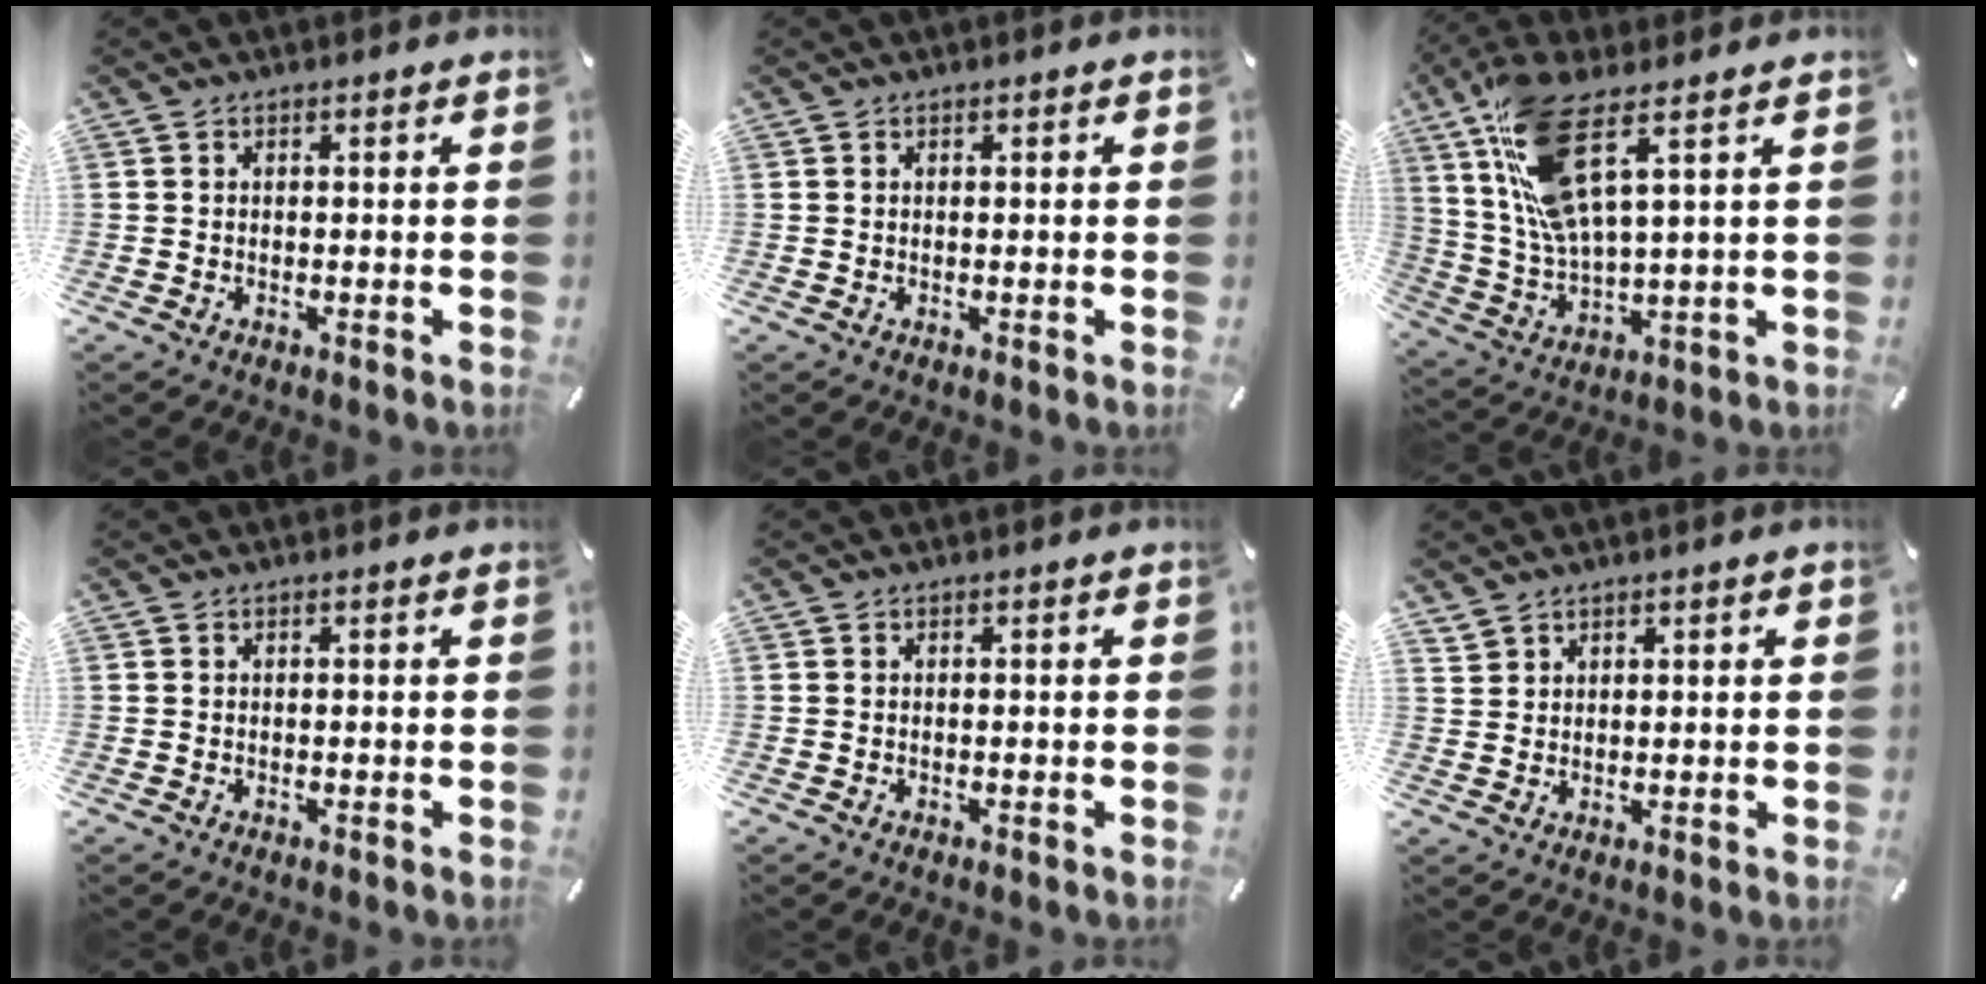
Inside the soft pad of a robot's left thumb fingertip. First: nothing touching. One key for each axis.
{"total": 0.0}
{"total": 14.4, "fx": 7.0, "fy": 3.9, "fz": 11.9, "tx": -0.268, "ty": -0.024, "tz": 0.116}
{"total": 0.0}
{"total": 0.0}
{"total": 2.1, "fx": 1.7, "fy": 1.2, "fz": 0.0, "tx": -0.002, "ty": -0.002, "tz": 0.034}